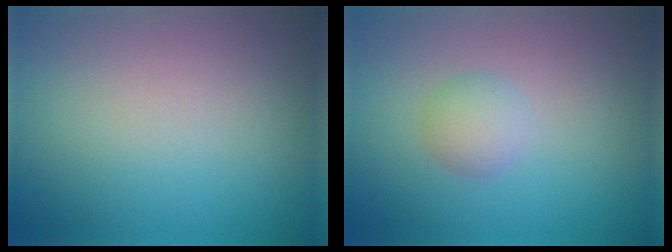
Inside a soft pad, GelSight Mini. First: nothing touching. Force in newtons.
{"total": 1.7, "press": 1.7, "slide": 0.1}